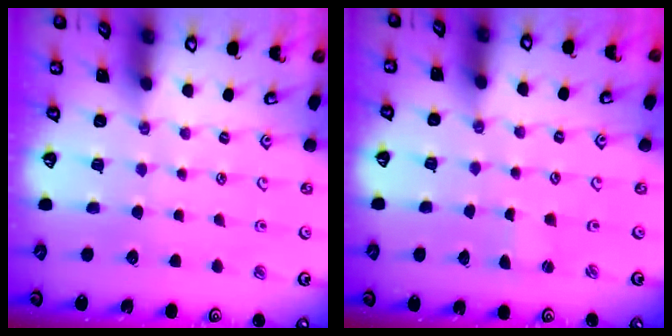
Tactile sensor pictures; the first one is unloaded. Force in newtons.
{"total": 0.7, "press": 0.7, "slide": 0.1}